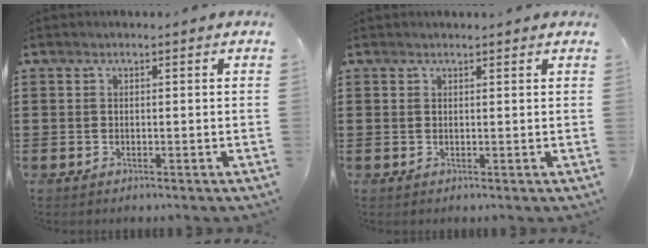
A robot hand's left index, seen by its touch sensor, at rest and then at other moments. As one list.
[{"total": 0.6, "force": [0.6, 0.1, 0.1], "torque": [-0.004, 0.002, 0.012]}]